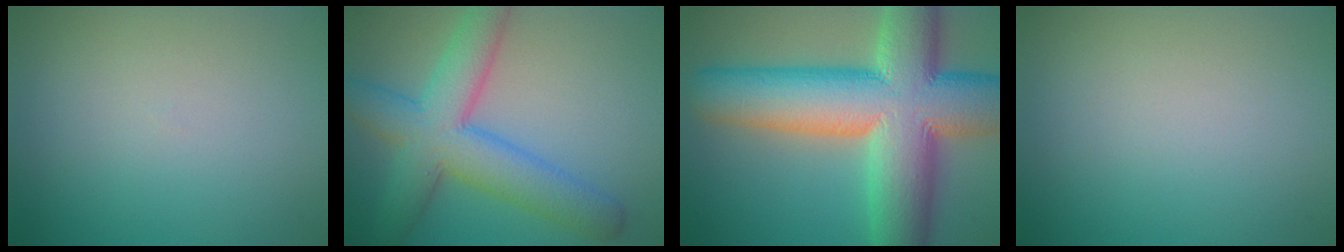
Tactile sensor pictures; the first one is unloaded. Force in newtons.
{"total": 8.1, "press": 8.1, "slide": 0.1}
{"total": 15.8, "press": 15.8, "slide": 0.9}
{"total": 0.0}